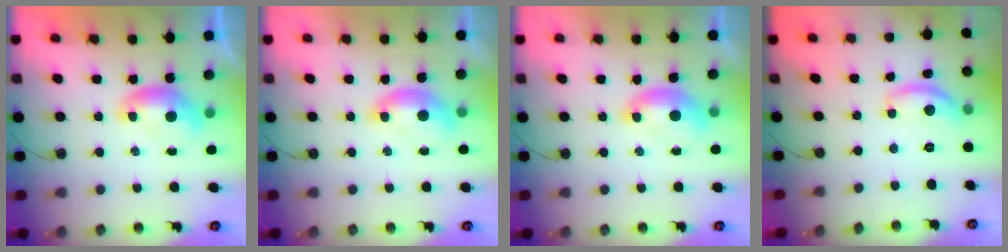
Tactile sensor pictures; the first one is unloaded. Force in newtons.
{"total": 1.6, "press": 1.5, "slide": 0.6}
{"total": 1.8, "press": 1.6, "slide": 0.6}
{"total": 7.3, "press": 7.3, "slide": 0.4}